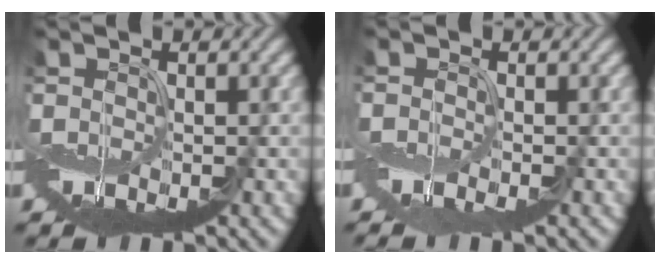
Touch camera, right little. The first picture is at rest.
{"total": 1.2, "force": [-1.0, -0.2, 0.6], "torque": [-0.015, -0.006, -0.023]}